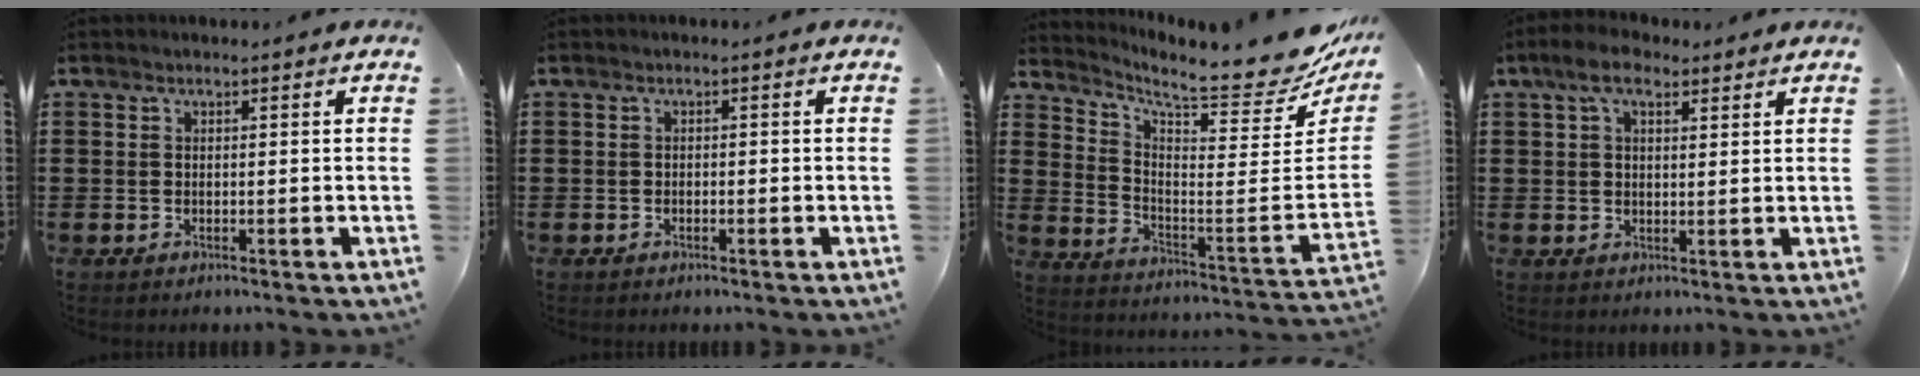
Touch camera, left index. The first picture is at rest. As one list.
[{"total": 0.6, "force": [-0.4, 0.2, 0.3], "torque": [-0.009, -0.002, -0.008]}, {"total": 8.5, "force": [7.7, 0.1, 3.7], "torque": [-0.077, -0.077, 0.120]}, {"total": 5.5, "force": [3.5, 2.6, 3.3], "torque": [-0.076, 0.011, 0.063]}]